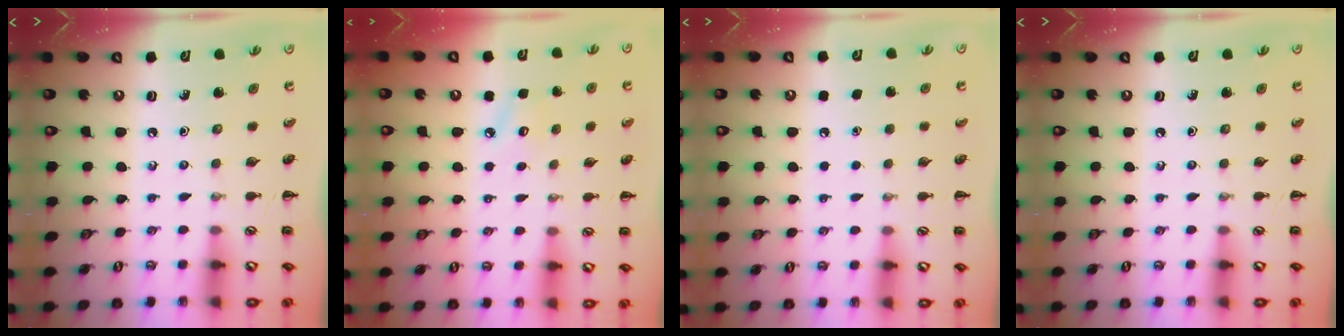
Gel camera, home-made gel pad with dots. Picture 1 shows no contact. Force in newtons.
{"total": 3.7, "press": 3.6, "slide": 0.9}
{"total": 1.9, "press": 1.9, "slide": 0.2}
{"total": 0.0}